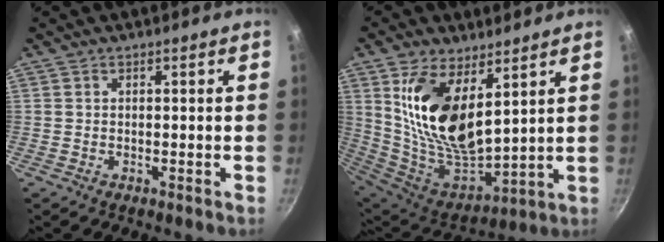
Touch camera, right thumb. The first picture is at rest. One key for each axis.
{"total": 18.9, "fx": 7.1, "fy": 9.2, "fz": 14.8, "tx": -0.267, "ty": -0.066, "tz": 0.149}